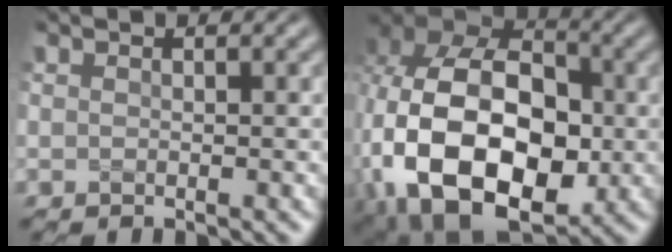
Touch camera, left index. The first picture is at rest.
{"total": 18.9, "force": [-3.4, 13.4, 12.9], "torque": [-0.250, -0.026, -0.052]}